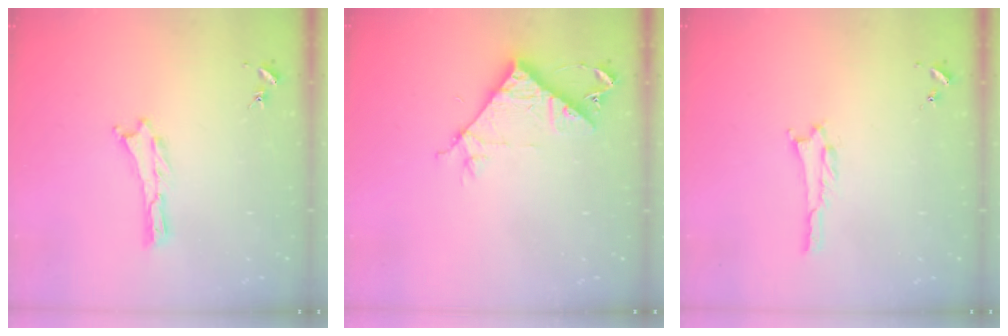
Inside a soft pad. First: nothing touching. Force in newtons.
{"total": 8.1, "press": 8.1, "slide": 0.5}
{"total": 0.6, "press": 0.6, "slide": 0.1}